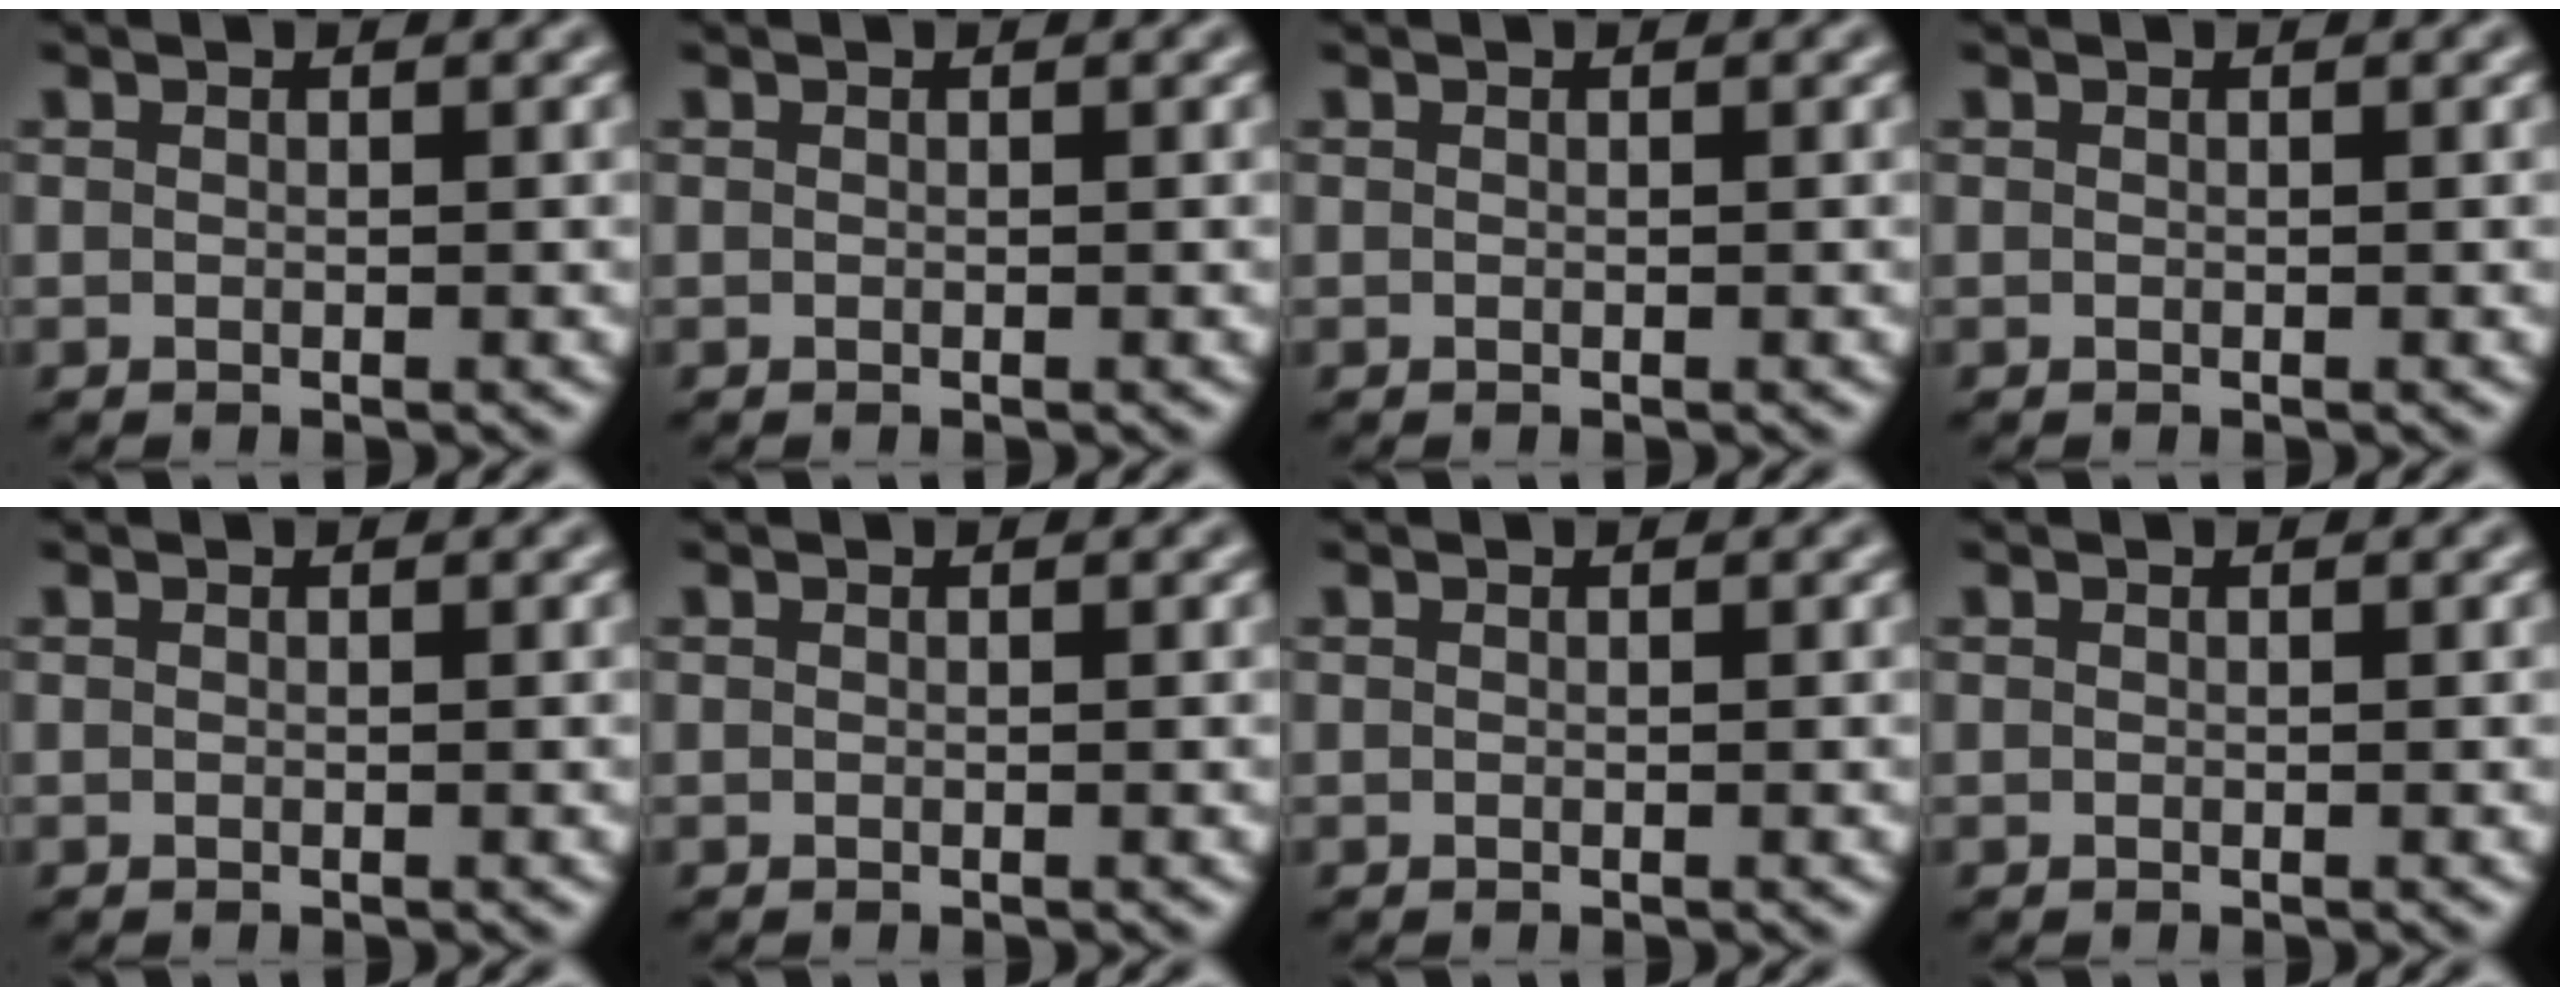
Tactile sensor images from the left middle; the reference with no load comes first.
{"total": 0.0}
{"total": 0.0}
{"total": 0.0}
{"total": 0.0}
{"total": 0.0}
{"total": 0.0}
{"total": 0.0}